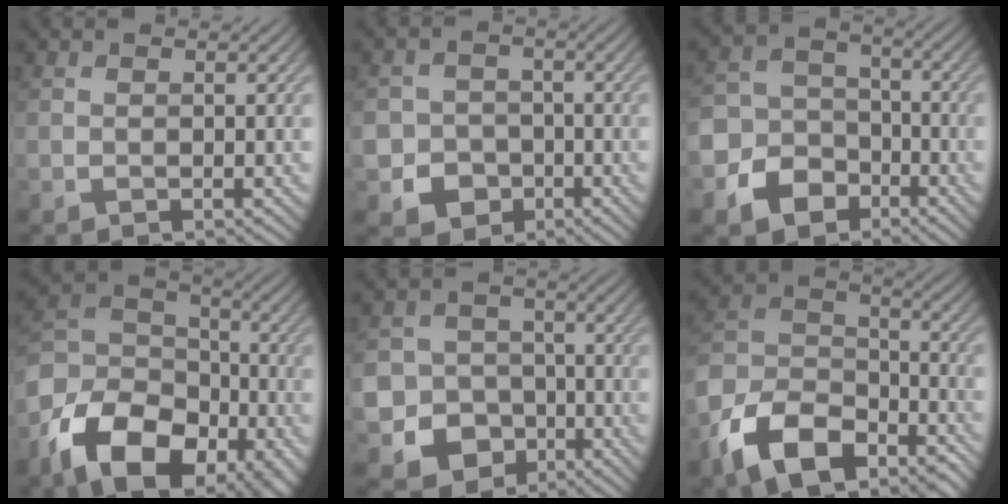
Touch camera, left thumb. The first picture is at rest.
{"total": 5.6, "force": [-2.4, 4.8, 1.5], "torque": [-0.033, -0.007, -0.063]}
{"total": 8.4, "force": [-4.4, 6.4, 3.3], "torque": [-0.088, -0.019, -0.096]}
{"total": 15.5, "force": [-8.0, 10.1, 8.7], "torque": [-0.205, -0.038, -0.145]}
{"total": 11.8, "force": [-5.1, 10.1, 3.1], "torque": [-0.096, -0.036, -0.105]}
{"total": 14.0, "force": [-9.1, 7.2, 7.8], "torque": [-0.183, -0.016, -0.177]}